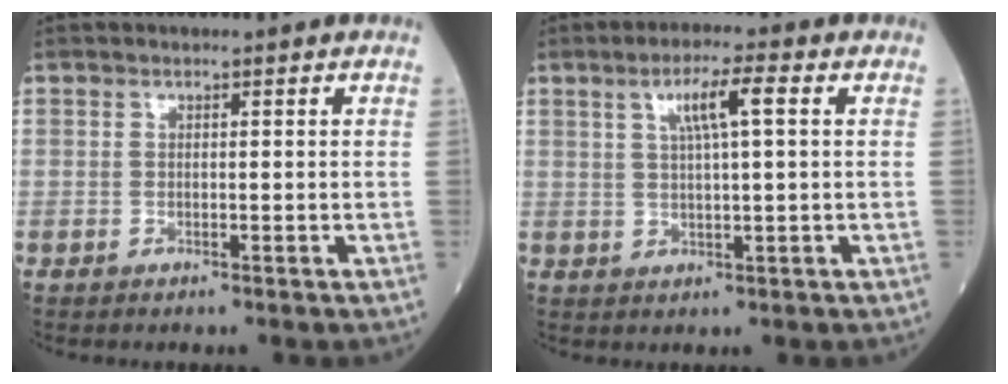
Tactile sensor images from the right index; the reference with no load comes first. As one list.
[{"total": 5.8, "force": [2.0, 0.4, 5.4], "torque": [-0.098, 0.009, 0.035]}]